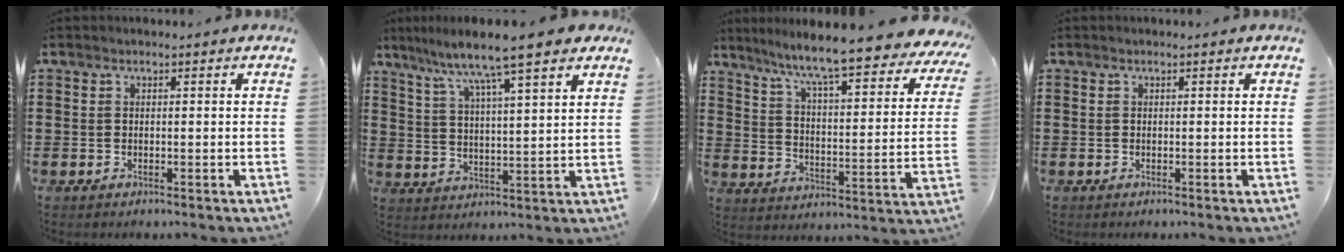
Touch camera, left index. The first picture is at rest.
{"total": 7.9, "force": [6.6, 0.0, 4.2], "torque": [-0.110, -0.037, 0.108]}
{"total": 8.8, "force": [7.6, -0.7, 4.6], "torque": [-0.109, -0.063, 0.118]}
{"total": 0.0}